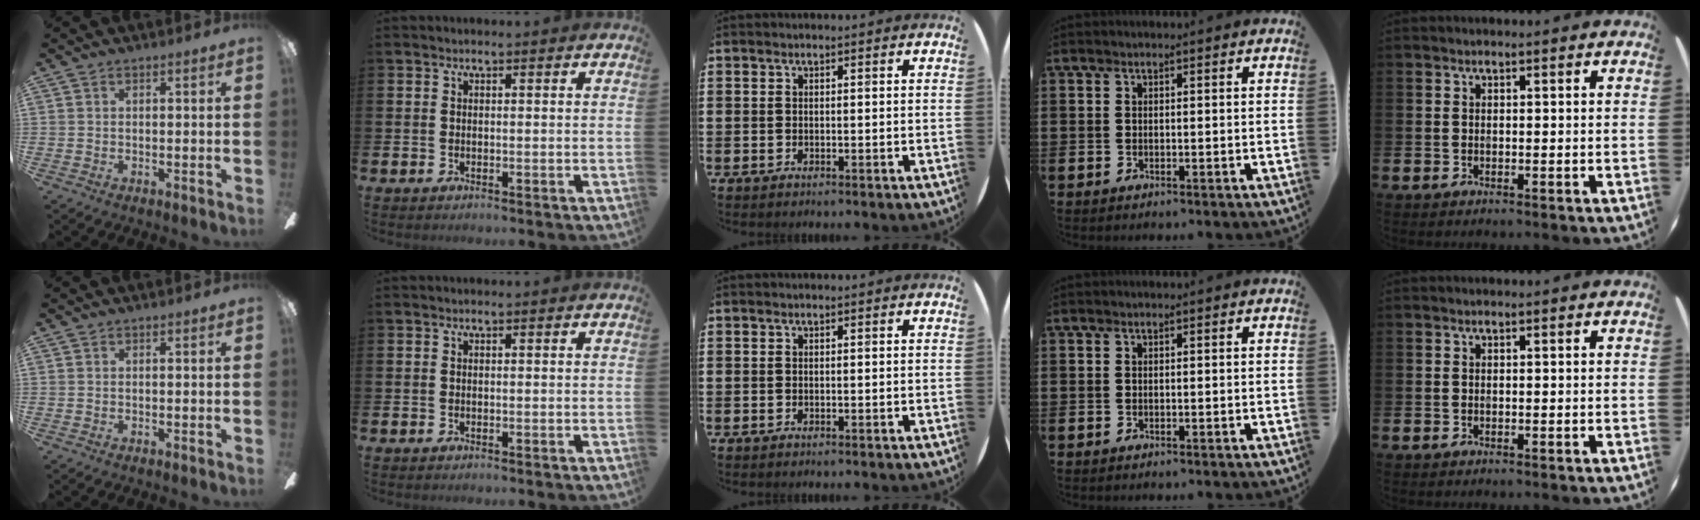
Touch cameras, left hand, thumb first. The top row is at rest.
{}